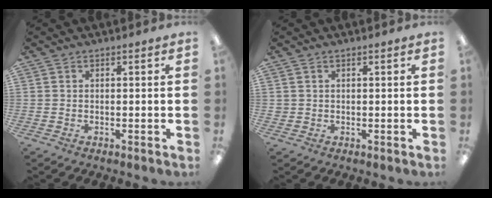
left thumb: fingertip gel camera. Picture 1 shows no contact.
{"total": 1.1, "force": [0.5, 0.8, 0.5], "torque": [-0.012, 0.003, 0.009]}